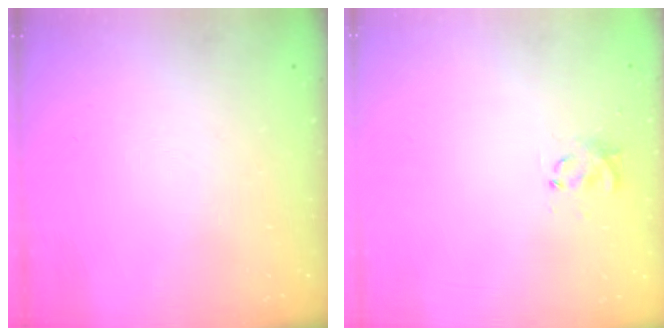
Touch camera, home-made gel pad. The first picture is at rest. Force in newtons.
{"total": 2.8, "press": 2.6, "slide": 1.0}